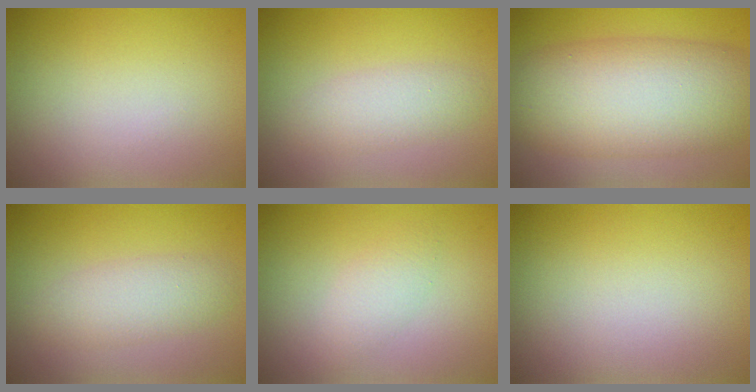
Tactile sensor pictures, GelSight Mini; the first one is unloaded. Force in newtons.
{"total": 2.6, "press": 2.6, "slide": 0.1}
{"total": 10.8, "press": 10.8, "slide": 0.3}
{"total": 3.0, "press": 3.0, "slide": 0.1}
{"total": 1.7, "press": 1.7, "slide": 0.1}
{"total": 0.0}